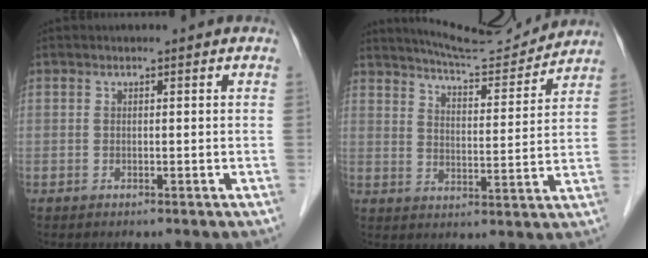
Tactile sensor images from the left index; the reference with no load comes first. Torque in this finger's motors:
{"motor_torque": [0.88, -1.12, 0.24, 0.04]}